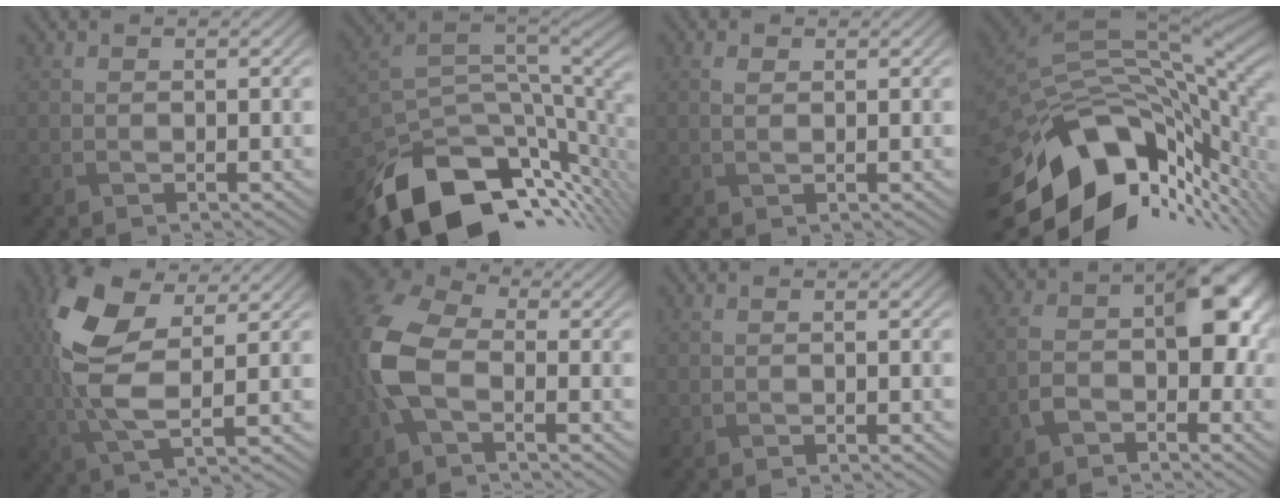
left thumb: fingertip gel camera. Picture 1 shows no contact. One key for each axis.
{"total": 14.9, "fx": -7.7, "fy": 6.9, "fz": 10.7, "tx": -0.215, "ty": -0.031, "tz": -0.122}
{"total": 1.0, "fx": 0.5, "fy": 0.6, "fz": 0.6, "tx": -0.016, "ty": -0.001, "tz": 0.010}
{"total": 15.7, "fx": -7.0, "fy": 9.2, "fz": 10.5, "tx": -0.209, "ty": -0.034, "tz": -0.102}
{"total": 11.9, "fx": 3.0, "fy": 5.9, "fz": 9.9, "tx": -0.247, "ty": 0.004, "tz": 0.055}
{"total": 9.2, "fx": -1.3, "fy": 5.3, "fz": 7.4, "tx": -0.197, "ty": 0.007, "tz": -0.042}
{"total": 0.0}
{"total": 7.8, "fx": -2.1, "fy": 4.6, "fz": 6.0, "tx": -0.105, "ty": 0.006, "tz": -0.048}